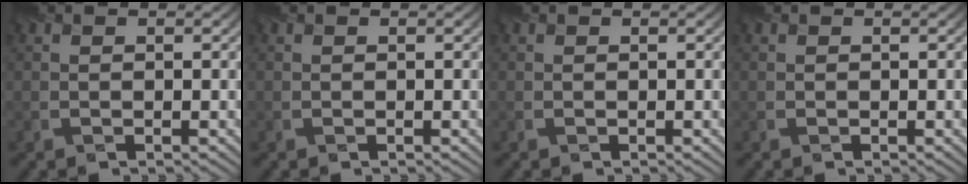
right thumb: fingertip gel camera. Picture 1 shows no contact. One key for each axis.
{"total": 0.0}
{"total": 0.0}
{"total": 0.0}